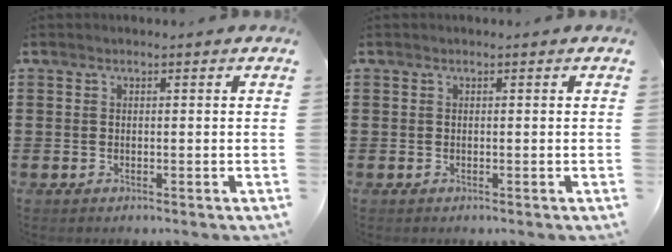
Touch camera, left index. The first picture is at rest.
{"total": 0.0}